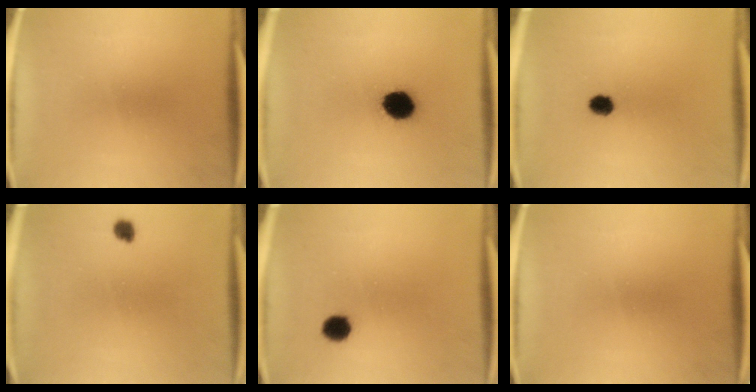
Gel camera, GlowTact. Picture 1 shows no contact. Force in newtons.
{"total": 8.7}
{"total": 3.1}
{"total": 1.8}
{"total": 3.9}
{"total": 0.0}